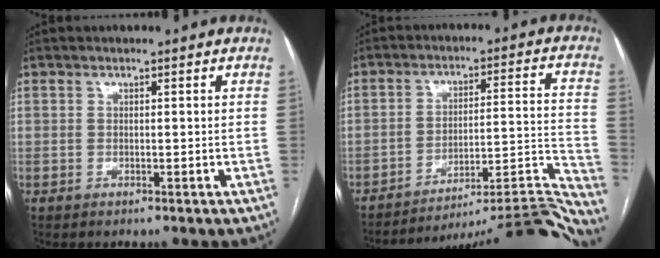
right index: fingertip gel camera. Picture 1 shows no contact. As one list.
[{"total": 23.7, "force": [-22.8, -0.6, 6.4], "torque": [-0.003, 0.027, -0.302]}]